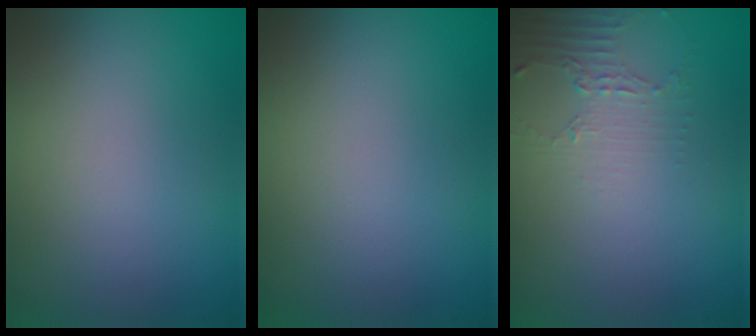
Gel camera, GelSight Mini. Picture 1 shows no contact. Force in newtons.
{"total": 0.0}
{"total": 2.0, "press": 1.5, "slide": 1.4}